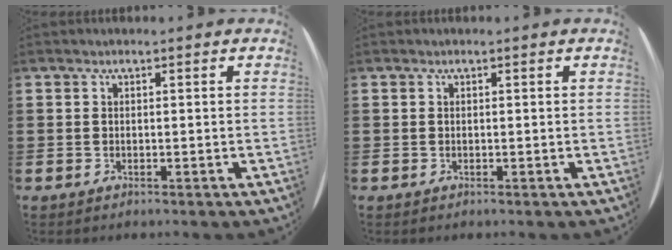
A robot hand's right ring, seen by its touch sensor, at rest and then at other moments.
{"total": 0.0}